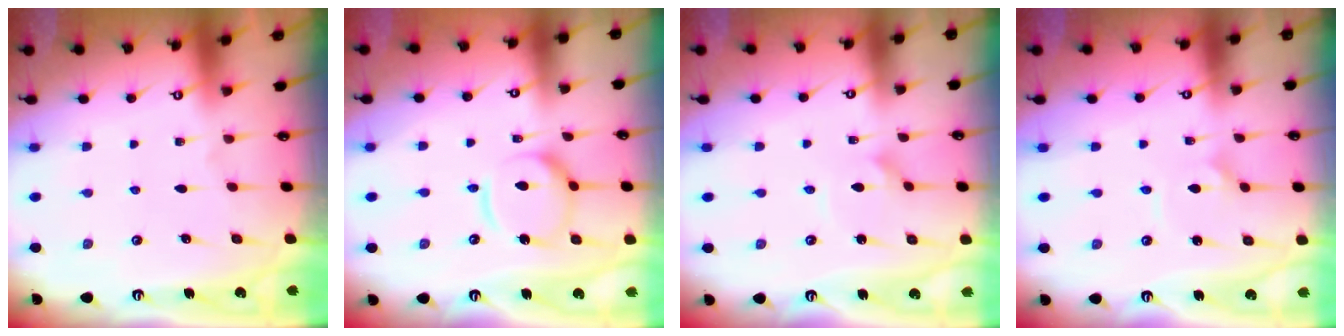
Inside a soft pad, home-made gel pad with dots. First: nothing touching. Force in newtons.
{"total": 13.7, "press": 13.6, "slide": 1.2}
{"total": 1.6, "press": 1.6, "slide": 0.2}
{"total": 2.1, "press": 2.1, "slide": 0.1}